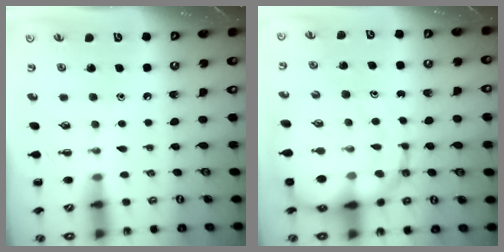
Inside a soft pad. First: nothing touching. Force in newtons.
{"total": 15.5, "press": 15.0, "slide": 3.8}